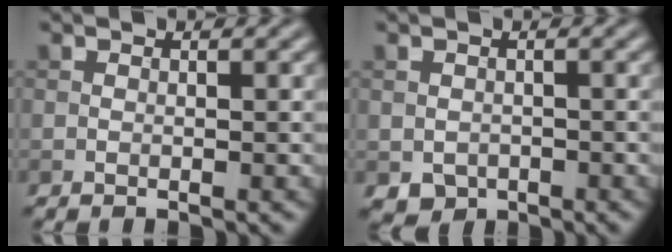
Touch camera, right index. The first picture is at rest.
{"total": 1.8, "force": [-0.7, 1.5, 0.6], "torque": [-0.011, -0.006, -0.012]}